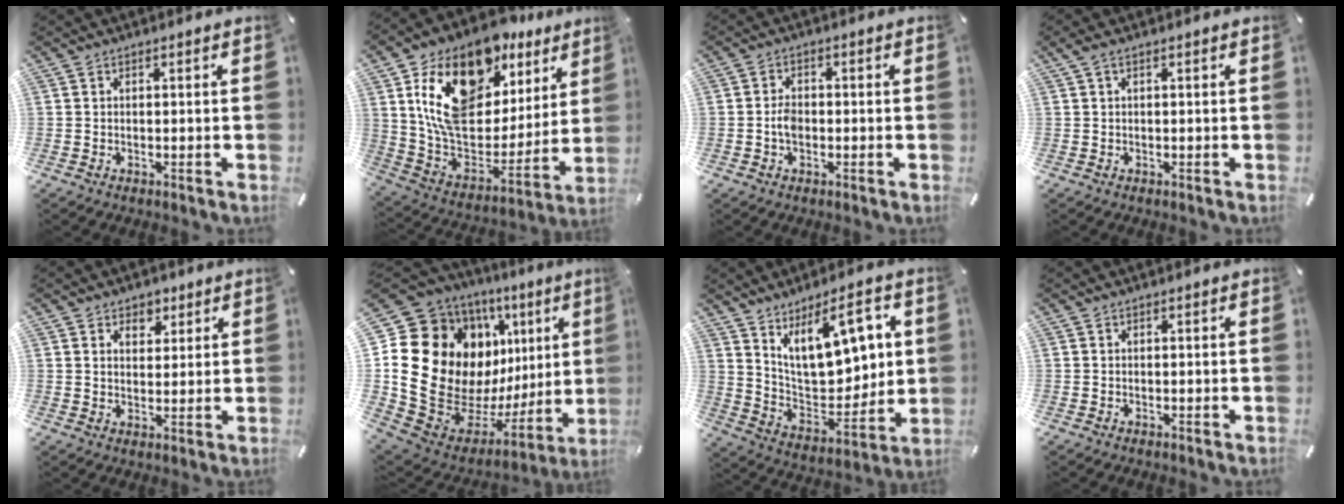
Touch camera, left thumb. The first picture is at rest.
{"total": 21.4, "force": [11.9, 13.0, 12.0], "torque": [-0.226, -0.068, 0.213]}
{"total": 3.1, "force": [-0.8, 2.0, 2.3], "torque": [-0.043, 0.008, -0.014]}
{"total": 1.2, "force": [0.3, 0.3, 1.1], "torque": [-0.024, 0.002, 0.004]}
{"total": 4.2, "force": [2.4, 3.4, 0.8], "torque": [0.011, -0.013, 0.034]}
{"total": 22.7, "force": [5.0, 17.0, 14.3], "torque": [-0.236, -0.088, 0.133]}
{"total": 15.8, "force": [8.5, 8.3, 10.4], "torque": [-0.156, -0.048, 0.150]}
{"total": 0.0}